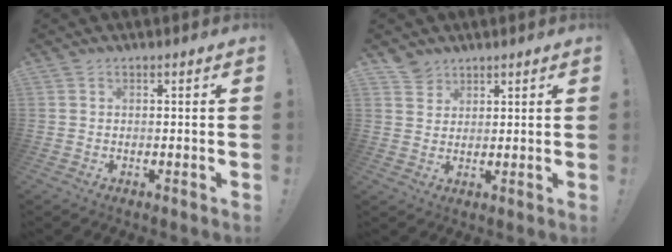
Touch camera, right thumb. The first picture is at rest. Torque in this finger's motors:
{"motor_torque": [-0.20, 0.27, 0.01, 0.29, -0.03]}